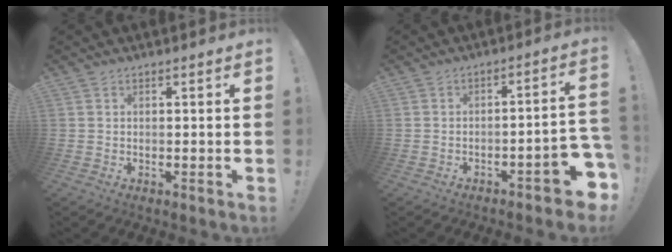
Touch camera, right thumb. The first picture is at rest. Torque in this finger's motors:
{"motor_torque": [1.99, 0.97, 1.03, -1.11, 0.22]}